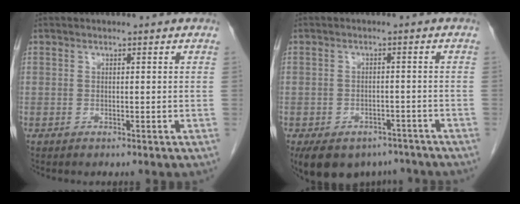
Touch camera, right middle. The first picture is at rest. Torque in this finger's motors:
{"motor_torque": [0.20, -0.19, 0.02, 0.04]}